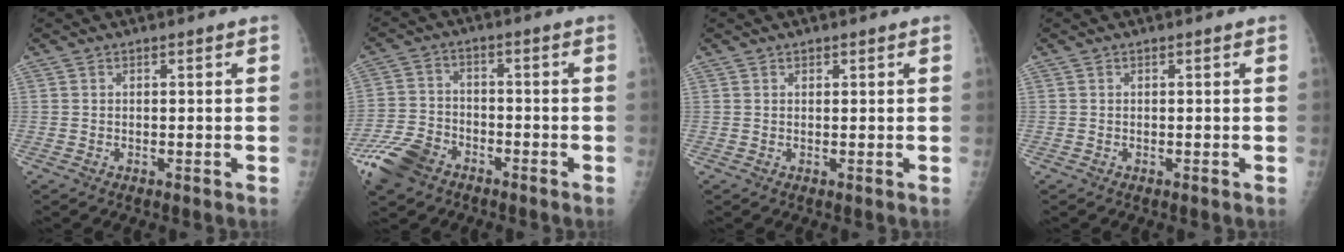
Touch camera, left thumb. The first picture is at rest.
{"total": 9.7, "force": [-6.1, 6.0, 4.6], "torque": [-0.099, 0.018, -0.120]}
{"total": 0.6, "force": [0.4, 0.4, 0.2], "torque": [0.002, -0.002, 0.005]}
{"total": 0.0}